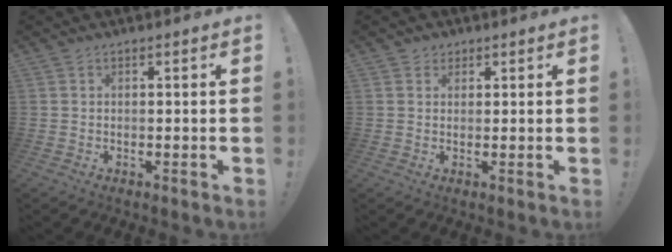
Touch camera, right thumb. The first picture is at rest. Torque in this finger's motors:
{"motor_torque": [-0.01, -0.02, 0.01, -0.01, 0.00]}